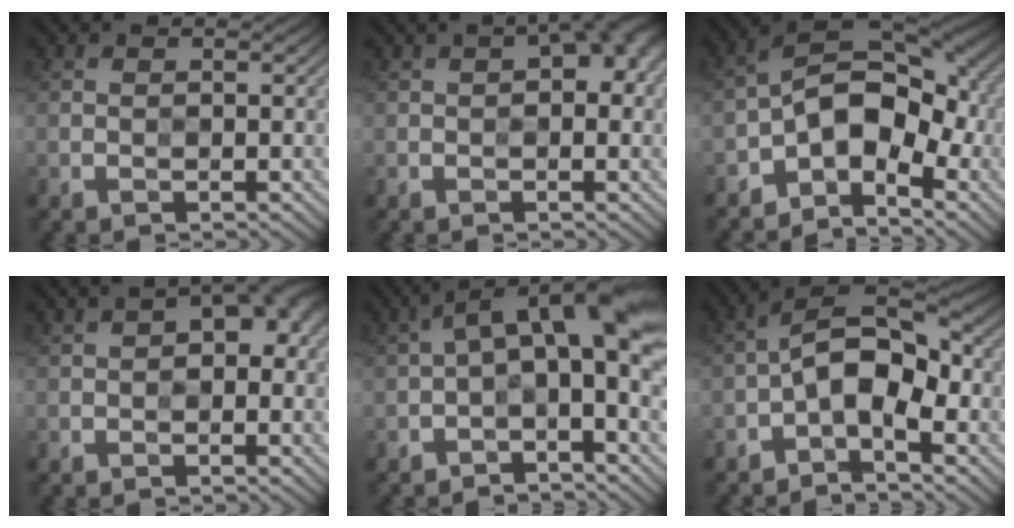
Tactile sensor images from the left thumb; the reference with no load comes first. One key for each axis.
{"total": 4.7, "fx": 1.0, "fy": 2.3, "fz": 3.9, "tx": -0.043, "ty": 0.016, "tz": 0.004}
{"total": 10.2, "fx": -3.9, "fy": 6.0, "fz": 7.3, "tx": -0.110, "ty": 0.001, "tz": -0.082}
{"total": 4.7, "fx": 0.8, "fy": 2.6, "fz": 3.9, "tx": -0.041, "ty": 0.009, "tz": 0.008}
{"total": 8.2, "fx": 0.3, "fy": 3.0, "fz": 7.6, "tx": -0.119, "ty": 0.024, "tz": -0.008}
{"total": 7.8, "fx": -2.4, "fy": 3.9, "fz": 6.2, "tx": -0.108, "ty": 0.015, "tz": -0.058}